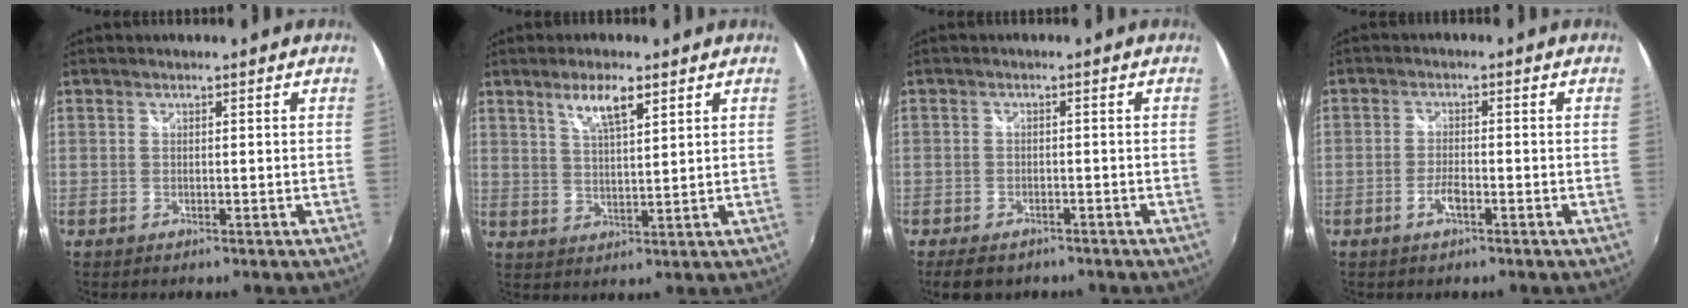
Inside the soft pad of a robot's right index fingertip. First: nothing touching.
{"total": 5.9, "force": [3.6, 1.3, 4.5], "torque": [-0.081, 0.001, 0.065]}
{"total": 5.8, "force": [-4.4, 2.9, 2.6], "torque": [-0.065, -0.012, -0.065]}
{"total": 2.9, "force": [-1.6, 0.9, 2.2], "torque": [-0.052, -0.001, -0.033]}